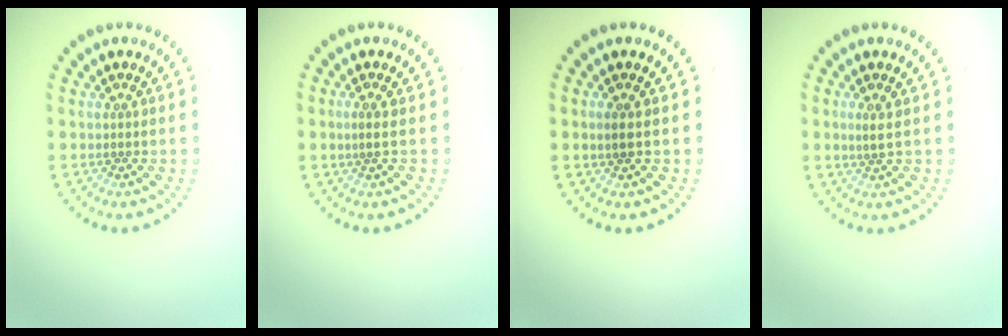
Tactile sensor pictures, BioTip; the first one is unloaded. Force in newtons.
{"total": 0.8, "press": 0.6, "slide": 0.5}
{"total": 1.0, "press": 0.9, "slide": 0.4}
{"total": 1.0, "press": 0.8, "slide": 0.5}